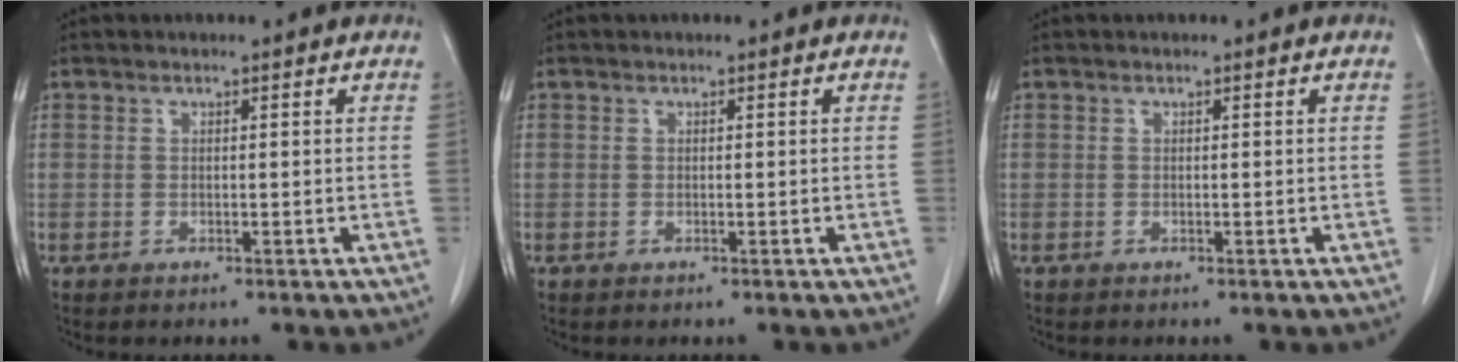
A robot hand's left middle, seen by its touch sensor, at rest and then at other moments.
{"total": 0.0}
{"total": 0.0}